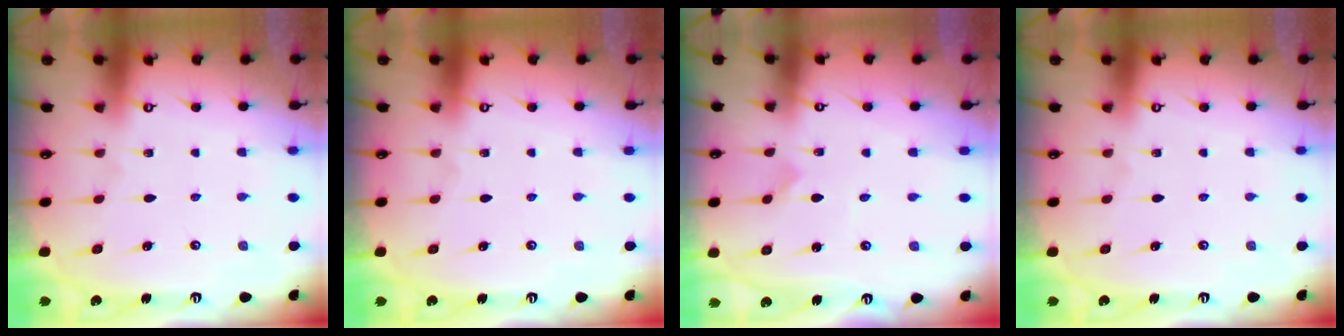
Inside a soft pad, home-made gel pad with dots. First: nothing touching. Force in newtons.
{"total": 0.0}
{"total": 0.0}
{"total": 0.0}